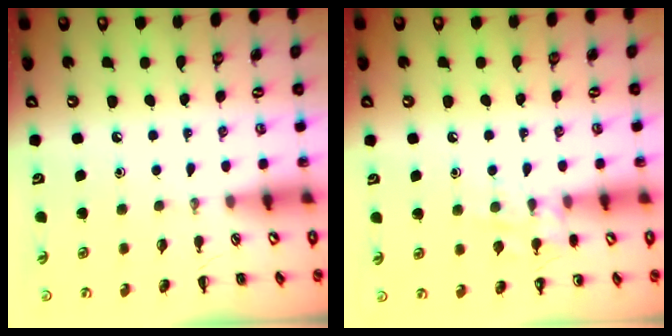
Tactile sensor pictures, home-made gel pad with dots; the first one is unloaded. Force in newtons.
{"total": 8.7, "press": 8.6, "slide": 1.4}